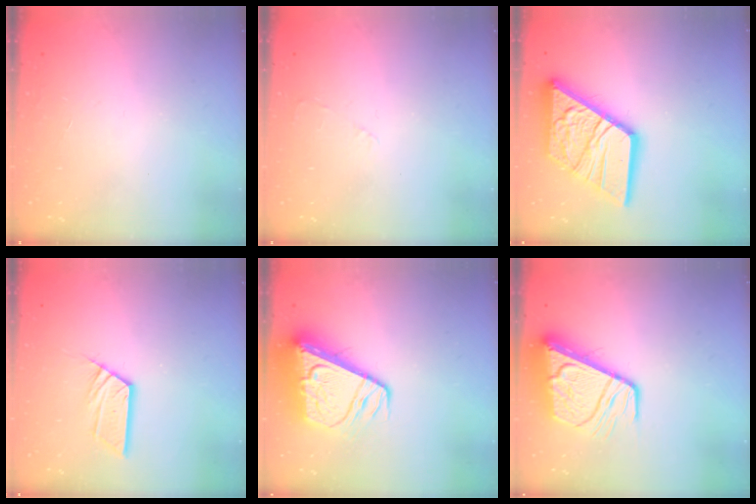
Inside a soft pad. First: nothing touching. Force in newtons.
{"total": 2.4, "press": 2.4, "slide": 0.4}
{"total": 22.4, "press": 22.2, "slide": 2.6}
{"total": 8.4, "press": 8.3, "slide": 0.4}
{"total": 11.9, "press": 11.8, "slide": 1.3}
{"total": 12.7, "press": 12.7, "slide": 1.5}